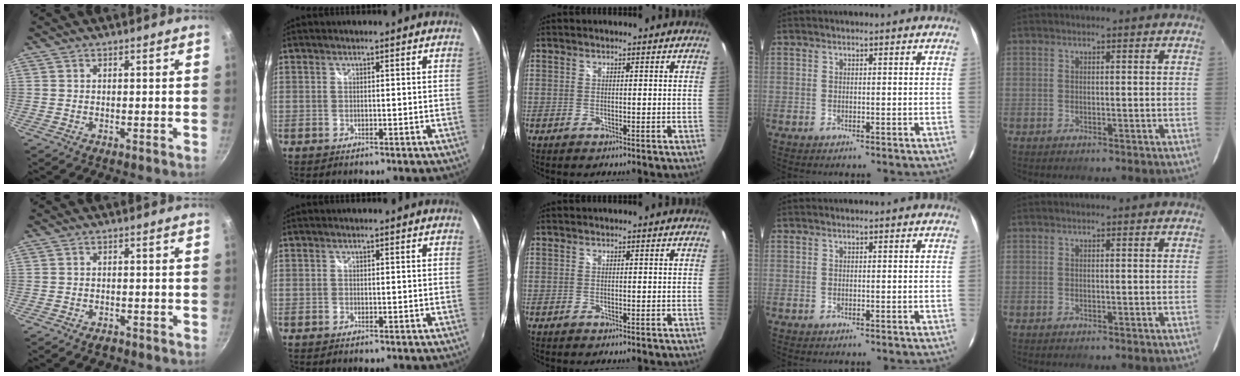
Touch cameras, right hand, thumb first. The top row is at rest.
{"thumb": {"total": 2.0, "force": [-1.4, 1.0, 0.9], "torque": [-0.016, 0.014, -0.018]}}